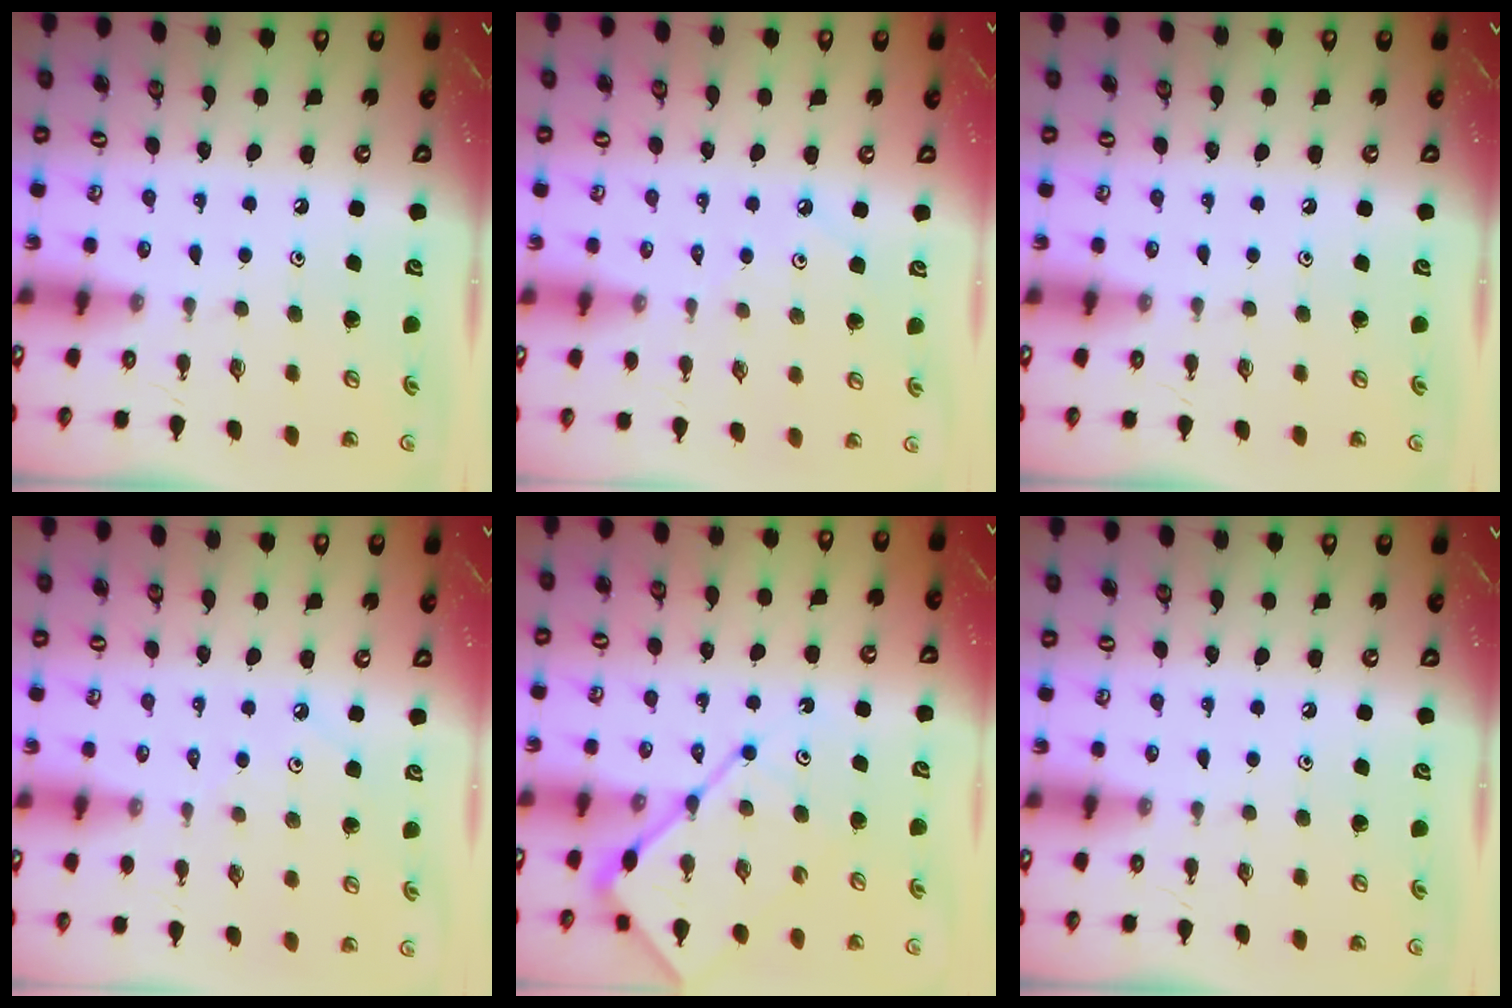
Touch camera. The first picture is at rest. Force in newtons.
{"total": 2.1, "press": 2.1, "slide": 0.4}
{"total": 0.0}
{"total": 2.1, "press": 2.1, "slide": 0.4}
{"total": 12.0, "press": 11.9, "slide": 1.2}
{"total": 0.0}